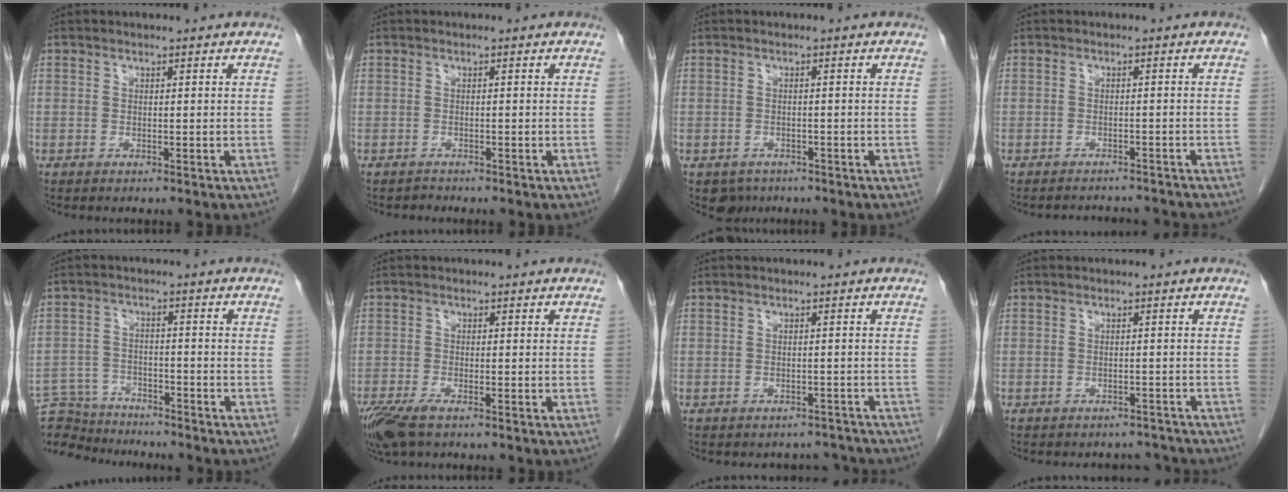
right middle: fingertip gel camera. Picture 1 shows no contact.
{"total": 0.6, "force": [-0.6, 0.2, -0.2], "torque": [-0.003, -0.002, -0.012]}
{"total": 3.0, "force": [-2.0, 2.1, 0.5], "torque": [-0.008, 0.003, -0.028]}
{"total": 6.5, "force": [-6.2, 1.4, 1.0], "torque": [-0.008, 0.005, -0.069]}
{"total": 10.4, "force": [-10.0, 2.4, 1.1], "torque": [-0.025, 0.013, -0.166]}
{"total": 5.9, "force": [-4.1, 1.7, 3.9], "torque": [-0.080, -0.015, -0.075]}
{"total": 5.1, "force": [-4.7, 2.1, -0.1], "torque": [0.009, 0.011, -0.049]}
{"total": 5.9, "force": [-5.6, 2.0, 0.3], "torque": [0.000, 0.009, -0.061]}